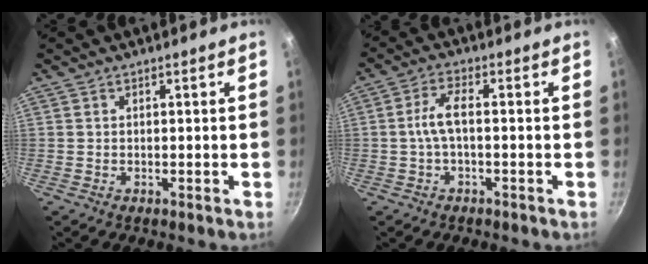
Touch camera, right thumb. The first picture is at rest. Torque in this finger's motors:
{"motor_torque": [-0.40, 0.51, 0.87, 0.04, 0.06]}